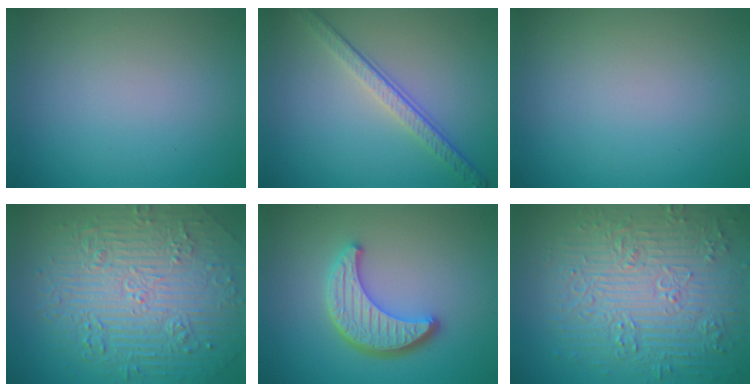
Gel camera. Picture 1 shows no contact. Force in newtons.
{"total": 4.0, "press": 2.8, "slide": 2.8}
{"total": 0.0}
{"total": 11.0, "press": 7.4, "slide": 8.2}
{"total": 4.5, "press": 3.8, "slide": 2.4}
{"total": 9.8, "press": 6.9, "slide": 7.0}